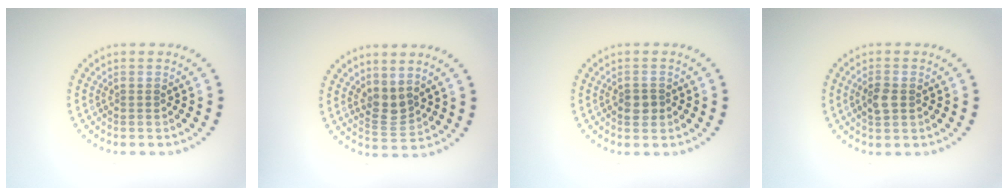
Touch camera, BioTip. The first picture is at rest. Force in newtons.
{"total": 2.1, "press": 1.7, "slide": 1.2}
{"total": 1.5, "press": 1.5, "slide": 0.3}
{"total": 1.9, "press": 1.9, "slide": 0.3}